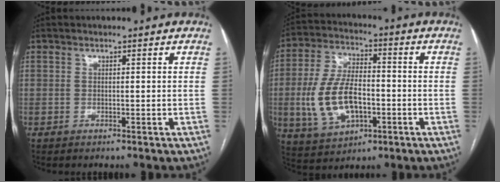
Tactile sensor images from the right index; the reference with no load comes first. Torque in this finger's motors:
{"motor_torque": [1.13, -0.82, 0.41, 0.21]}